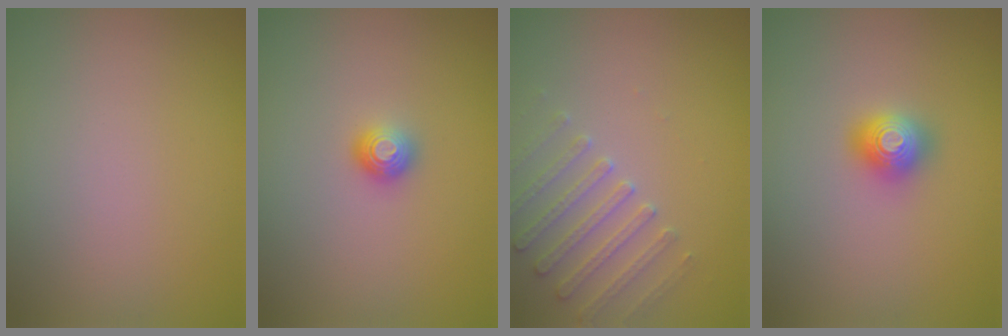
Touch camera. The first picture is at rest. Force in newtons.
{"total": 1.3, "press": 1.2, "slide": 0.7}
{"total": 3.0, "press": 2.9, "slide": 0.8}
{"total": 2.0, "press": 2.0, "slide": 0.2}